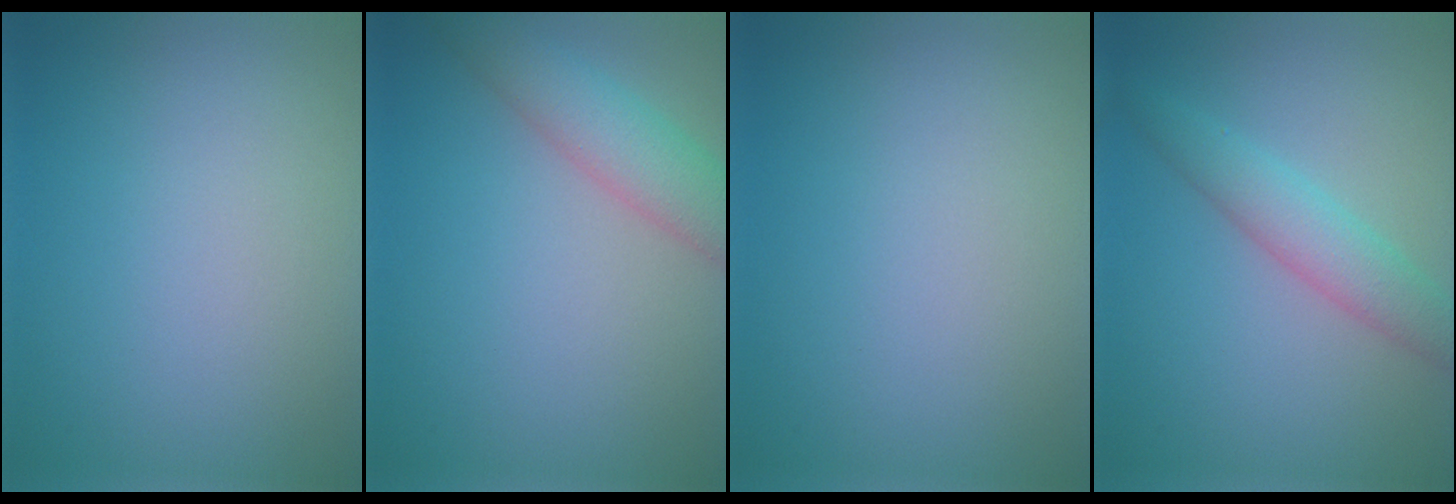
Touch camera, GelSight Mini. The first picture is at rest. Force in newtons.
{"total": 4.3, "press": 4.3, "slide": 0.3}
{"total": 0.0}
{"total": 3.4, "press": 3.4, "slide": 0.1}